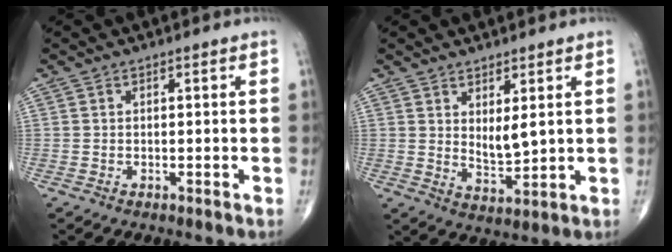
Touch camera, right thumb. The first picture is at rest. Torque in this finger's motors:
{"motor_torque": [0.05, 0.05, 0.08, 0.07, -0.02]}